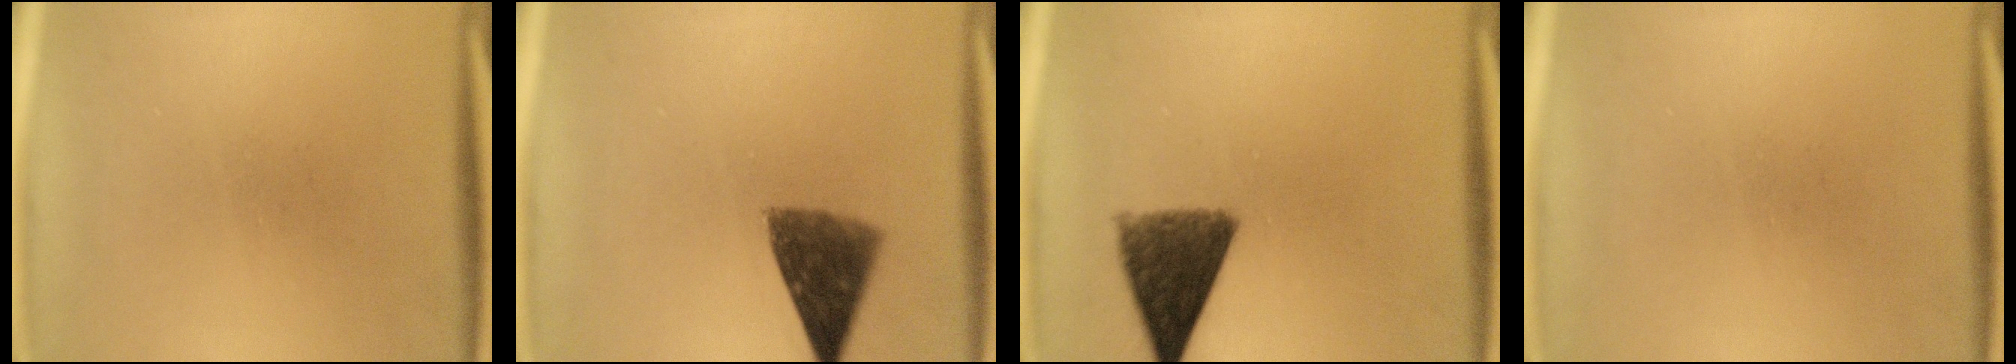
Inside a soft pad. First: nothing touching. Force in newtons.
{"total": 8.0}
{"total": 9.7}
{"total": 0.0}